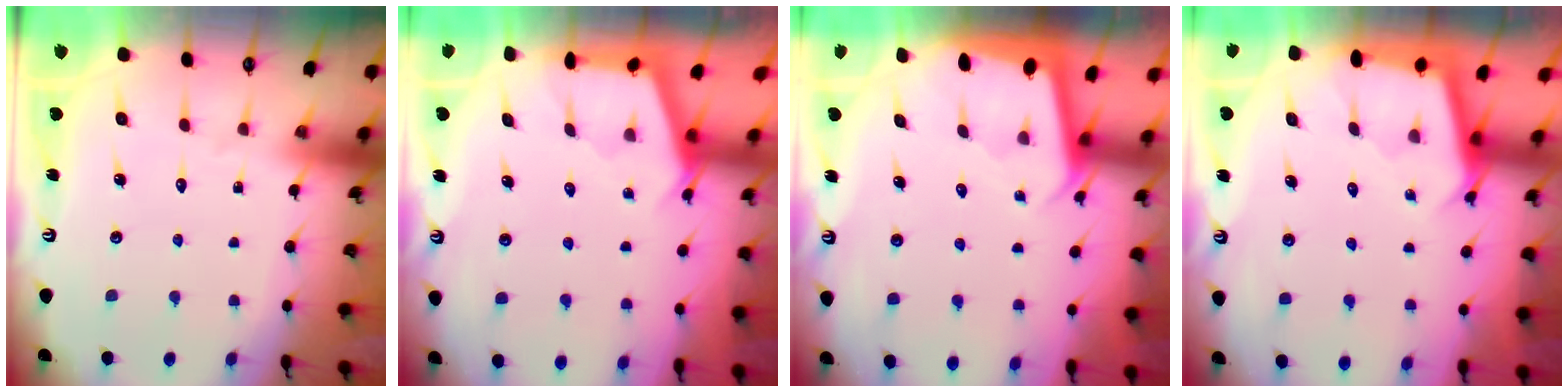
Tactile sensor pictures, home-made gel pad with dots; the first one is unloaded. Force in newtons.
{"total": 2.6, "press": 2.6, "slide": 0.3}
{"total": 1.8, "press": 1.8, "slide": 0.1}
{"total": 2.4, "press": 2.4, "slide": 0.2}